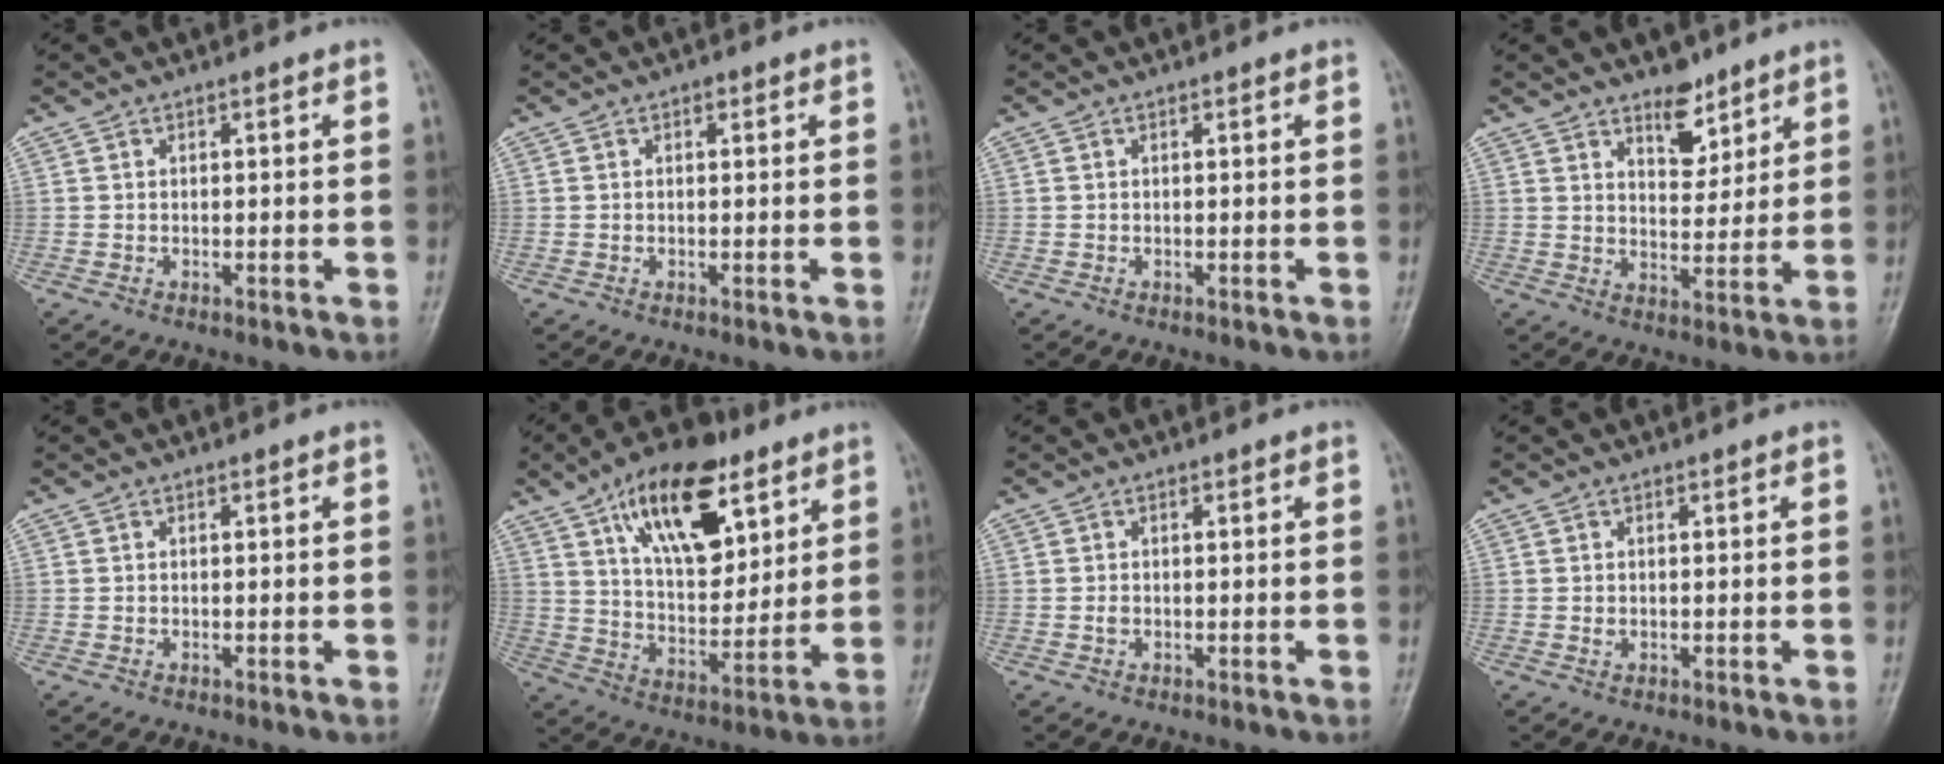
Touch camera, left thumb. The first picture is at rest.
{"total": 0.7, "force": [0.3, 0.5, 0.4], "torque": [0.001, 0.001, 0.002]}
{"total": 0.0}
{"total": 6.9, "force": [4.9, 3.5, 3.5], "torque": [-0.025, -0.036, 0.080]}
{"total": 0.0}
{"total": 19.7, "force": [10.1, 9.7, 13.8], "torque": [-0.179, -0.039, 0.174]}
{"total": 0.8, "force": [-0.1, 0.6, 0.5], "torque": [-0.006, 0.001, -0.003]}
{"total": 0.7, "force": [0.1, 0.6, 0.4], "torque": [-0.005, 0.000, 0.002]}